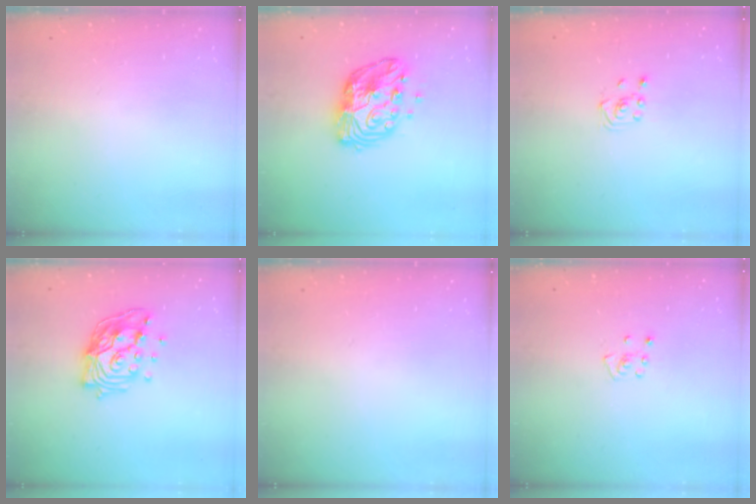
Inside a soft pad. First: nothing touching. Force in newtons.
{"total": 12.3, "press": 12.3, "slide": 1.0}
{"total": 1.9, "press": 1.8, "slide": 0.6}
{"total": 16.5, "press": 16.1, "slide": 3.6}
{"total": 0.0}
{"total": 4.3, "press": 4.2, "slide": 0.4}